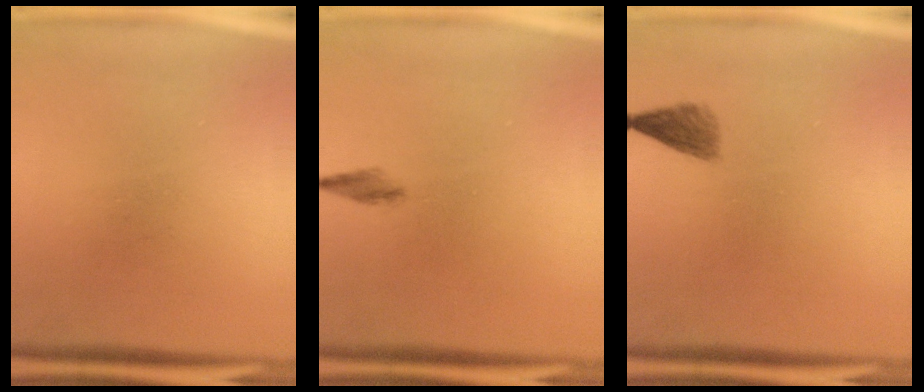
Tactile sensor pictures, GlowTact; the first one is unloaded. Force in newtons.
{"total": 1.3}
{"total": 2.2}